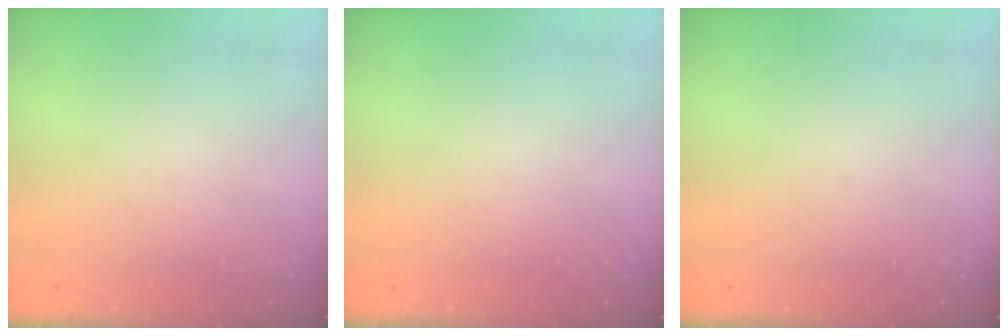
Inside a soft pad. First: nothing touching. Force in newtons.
{"total": 0.0}
{"total": 1.7, "press": 1.7, "slide": 0.2}